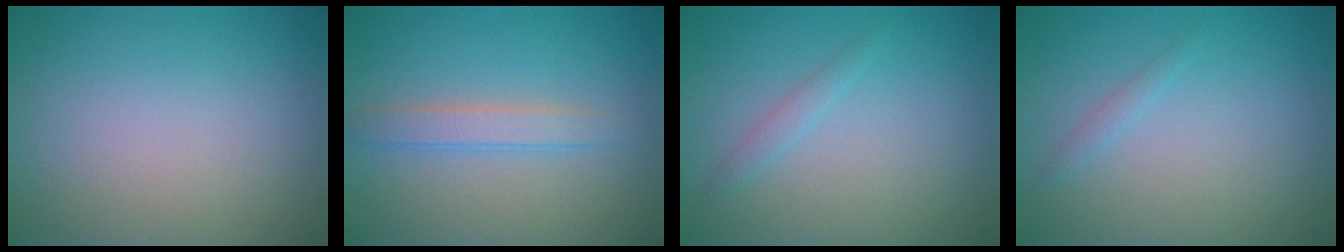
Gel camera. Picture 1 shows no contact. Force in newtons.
{"total": 2.1, "press": 2.1, "slide": 0.1}
{"total": 1.0, "press": 1.0, "slide": 0.0}
{"total": 0.7, "press": 0.7, "slide": 0.0}